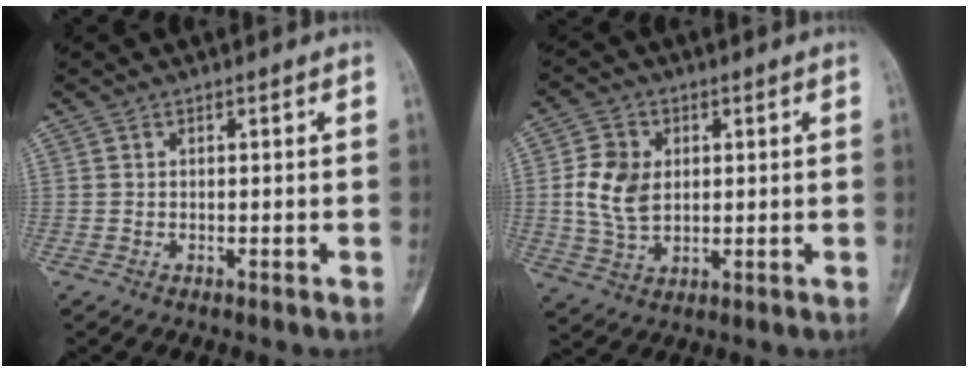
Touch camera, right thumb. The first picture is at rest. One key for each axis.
{"total": 8.7, "fx": 1.0, "fy": 6.2, "fz": 6.1, "tx": -0.108, "ty": -0.003, "tz": 0.026}